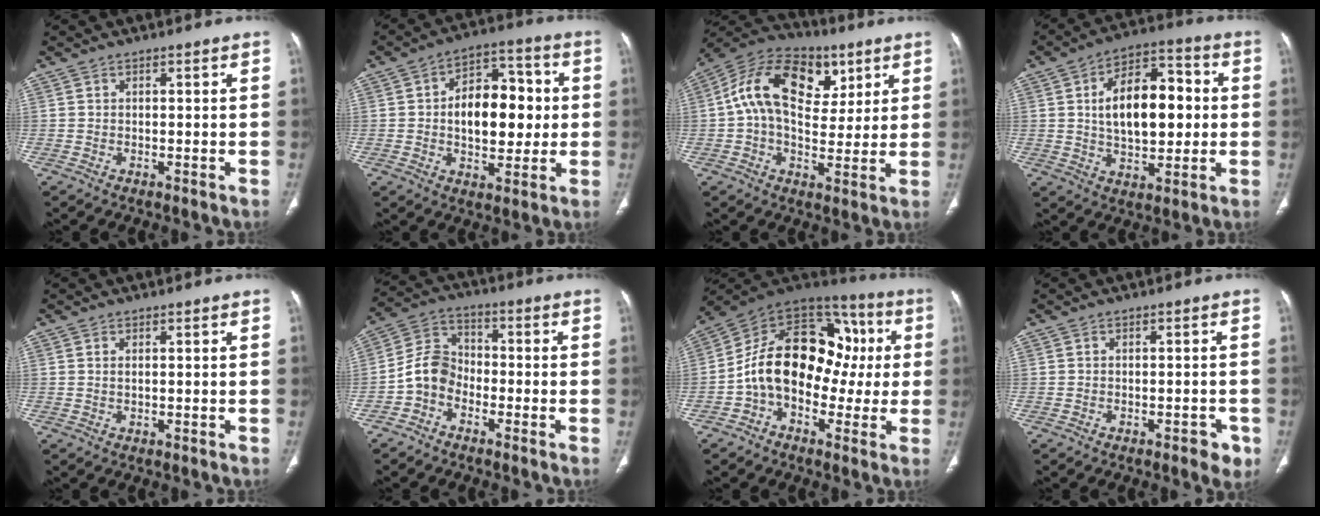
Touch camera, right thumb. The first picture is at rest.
{"total": 14.7, "force": [0.5, 9.1, 11.6], "torque": [-0.128, 0.025, 0.008]}
{"total": 18.5, "force": [5.4, 11.9, 13.2], "torque": [-0.201, 0.007, 0.079]}
{"total": 16.3, "force": [1.5, 9.2, 13.4], "torque": [-0.183, 0.022, 0.022]}
{"total": 0.6, "force": [0.2, 0.2, 0.5], "torque": [-0.016, 0.002, 0.005]}
{"total": 7.0, "force": [-2.9, 5.3, 3.5], "torque": [-0.059, 0.035, -0.071]}
{"total": 20.2, "force": [-0.9, 14.0, 14.5], "torque": [-0.184, 0.063, -0.026]}
{"total": 3.1, "force": [-1.6, 1.4, 2.2], "torque": [-0.014, 0.007, -0.018]}